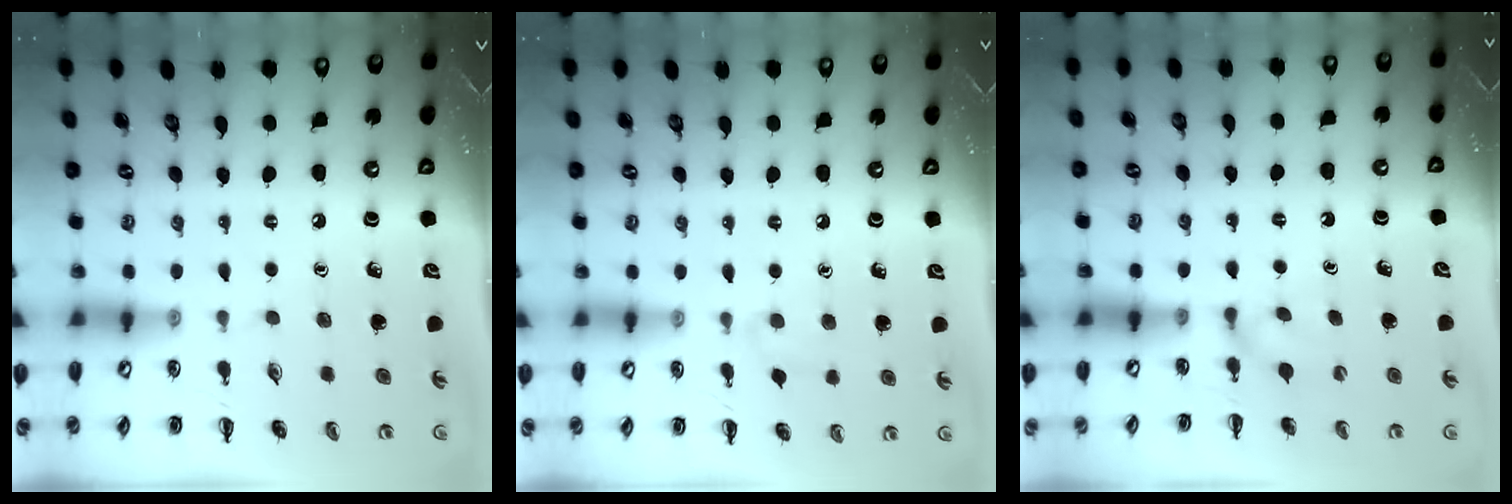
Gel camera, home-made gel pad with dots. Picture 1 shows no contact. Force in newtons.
{"total": 4.5, "press": 4.2, "slide": 1.6}
{"total": 2.7, "press": 2.4, "slide": 1.2}